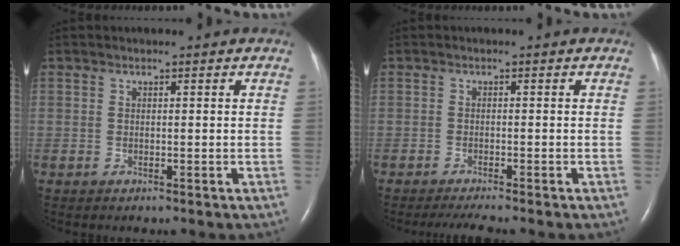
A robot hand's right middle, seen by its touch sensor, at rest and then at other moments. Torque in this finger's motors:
{"motor_torque": [0.81, -0.82, 0.07, 0.07]}